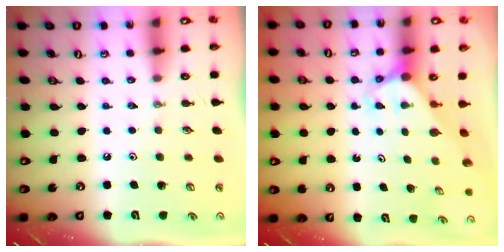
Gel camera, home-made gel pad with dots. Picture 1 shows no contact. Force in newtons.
{"total": 2.8, "press": 2.8, "slide": 0.2}